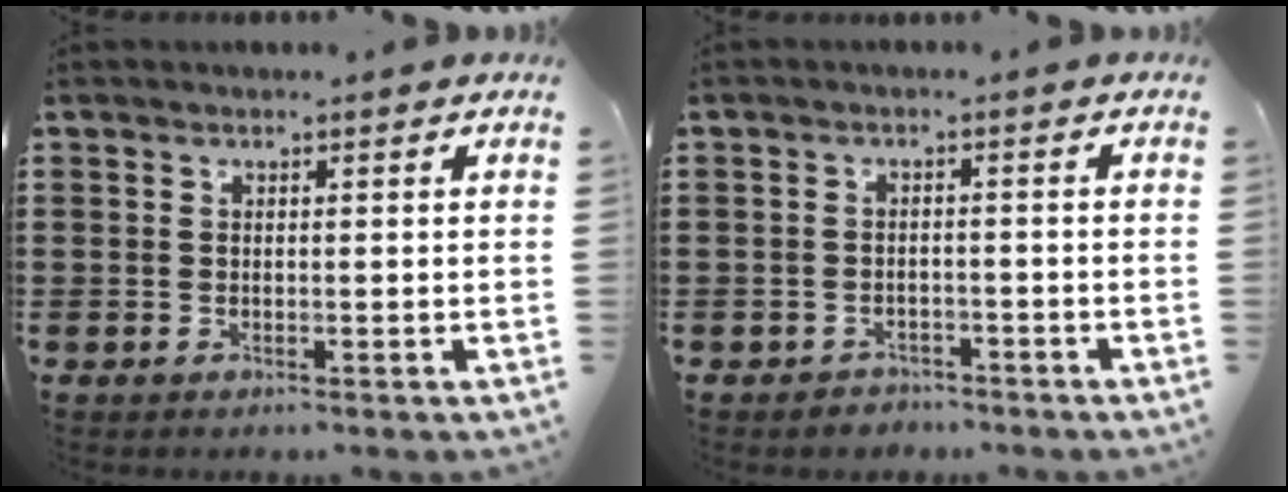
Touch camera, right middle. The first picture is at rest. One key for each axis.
{"total": 2.0, "fx": -1.9, "fy": 0.7, "fz": -0.2, "tx": -0.005, "ty": 0.002, "tz": -0.044}